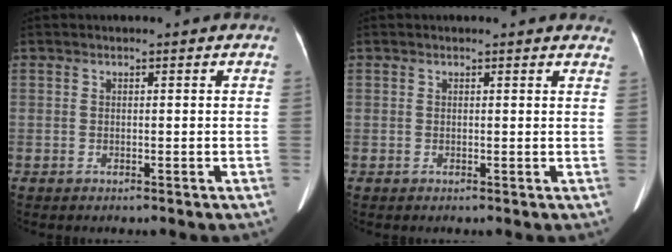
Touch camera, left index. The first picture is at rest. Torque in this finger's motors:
{"motor_torque": [-0.15, -0.02, -0.04, 0.02]}